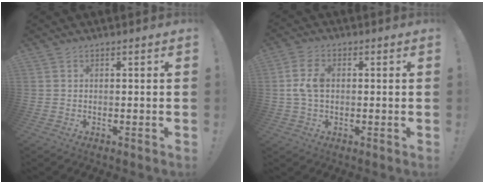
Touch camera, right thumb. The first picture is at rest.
{"total": 8.0, "force": [0.9, 5.1, 6.1], "torque": [-0.122, 0.003, 0.017]}